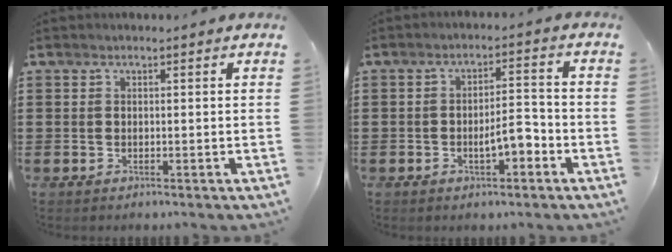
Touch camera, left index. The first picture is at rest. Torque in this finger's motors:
{"motor_torque": [0.46, 0.37, 0.15, 0.09]}